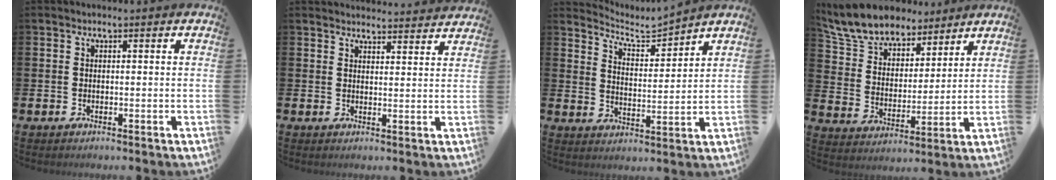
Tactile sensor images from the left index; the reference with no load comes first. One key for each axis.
{"total": 3.4, "fx": 3.3, "fy": 0.0, "fz": -0.2, "tx": 0.010, "ty": -0.028, "tz": 0.058}
{"total": 4.9, "fx": 4.9, "fy": 0.4, "fz": 0.3, "tx": -0.029, "ty": -0.036, "tz": 0.085}
{"total": 9.2, "fx": 8.4, "fy": 3.2, "fz": 1.8, "tx": -0.083, "ty": -0.046, "tz": 0.156}